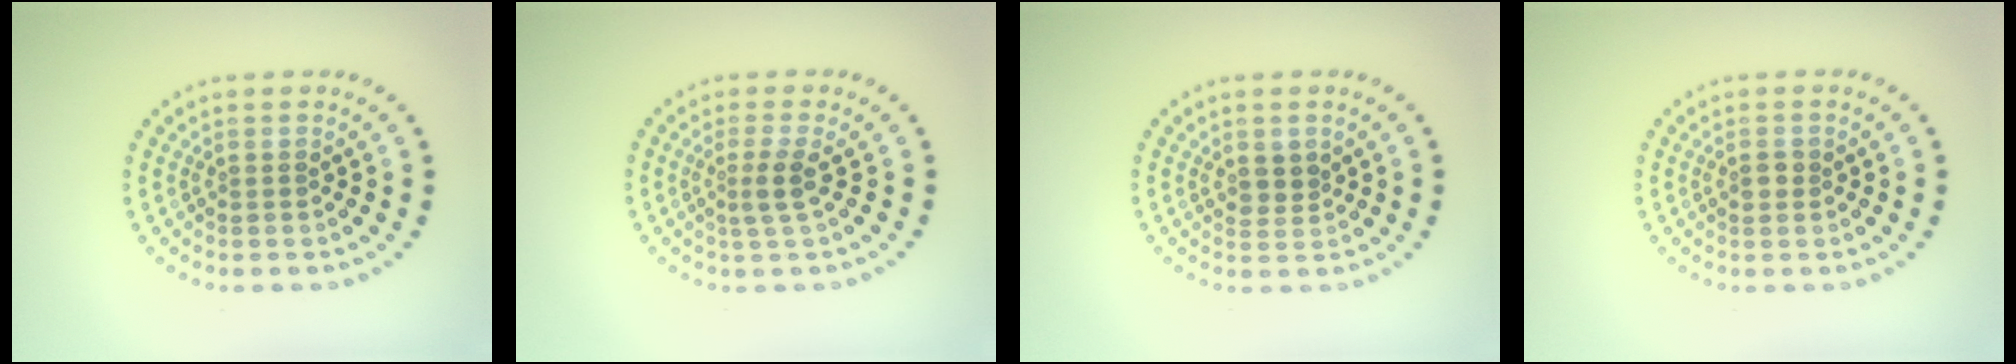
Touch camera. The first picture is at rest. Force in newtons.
{"total": 1.9, "press": 1.4, "slide": 1.2}
{"total": 1.7, "press": 1.5, "slide": 0.8}
{"total": 1.2, "press": 1.2, "slide": 0.1}